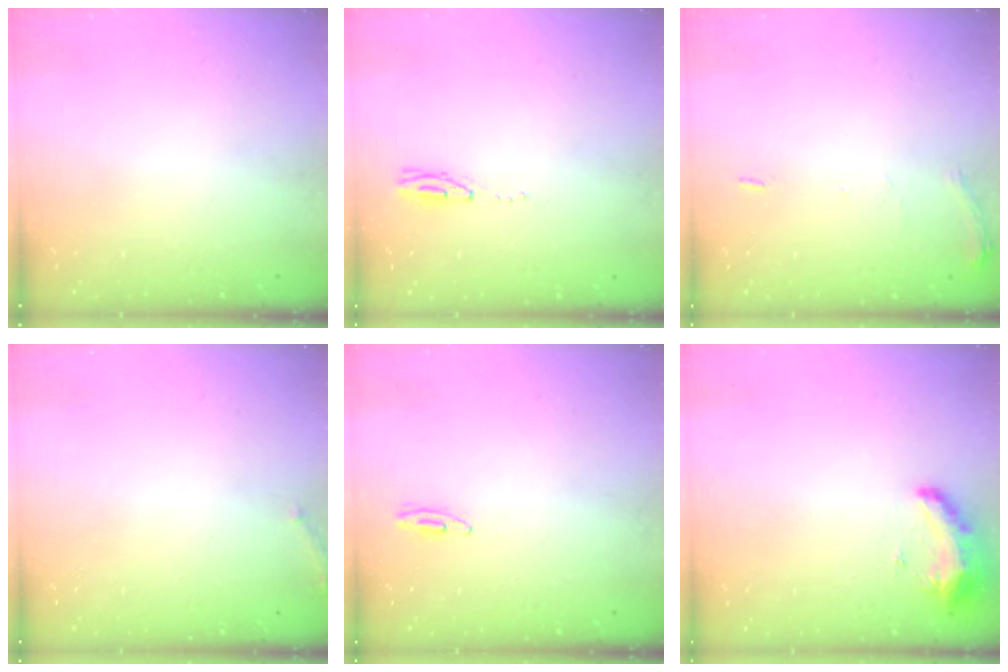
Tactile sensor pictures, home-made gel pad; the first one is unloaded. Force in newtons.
{"total": 4.2, "press": 2.6, "slide": 3.3}
{"total": 5.7, "press": 5.7, "slide": 0.8}
{"total": 5.6, "press": 5.3, "slide": 1.7}
{"total": 2.7, "press": 2.5, "slide": 1.0}
{"total": 8.8, "press": 8.8, "slide": 0.7}